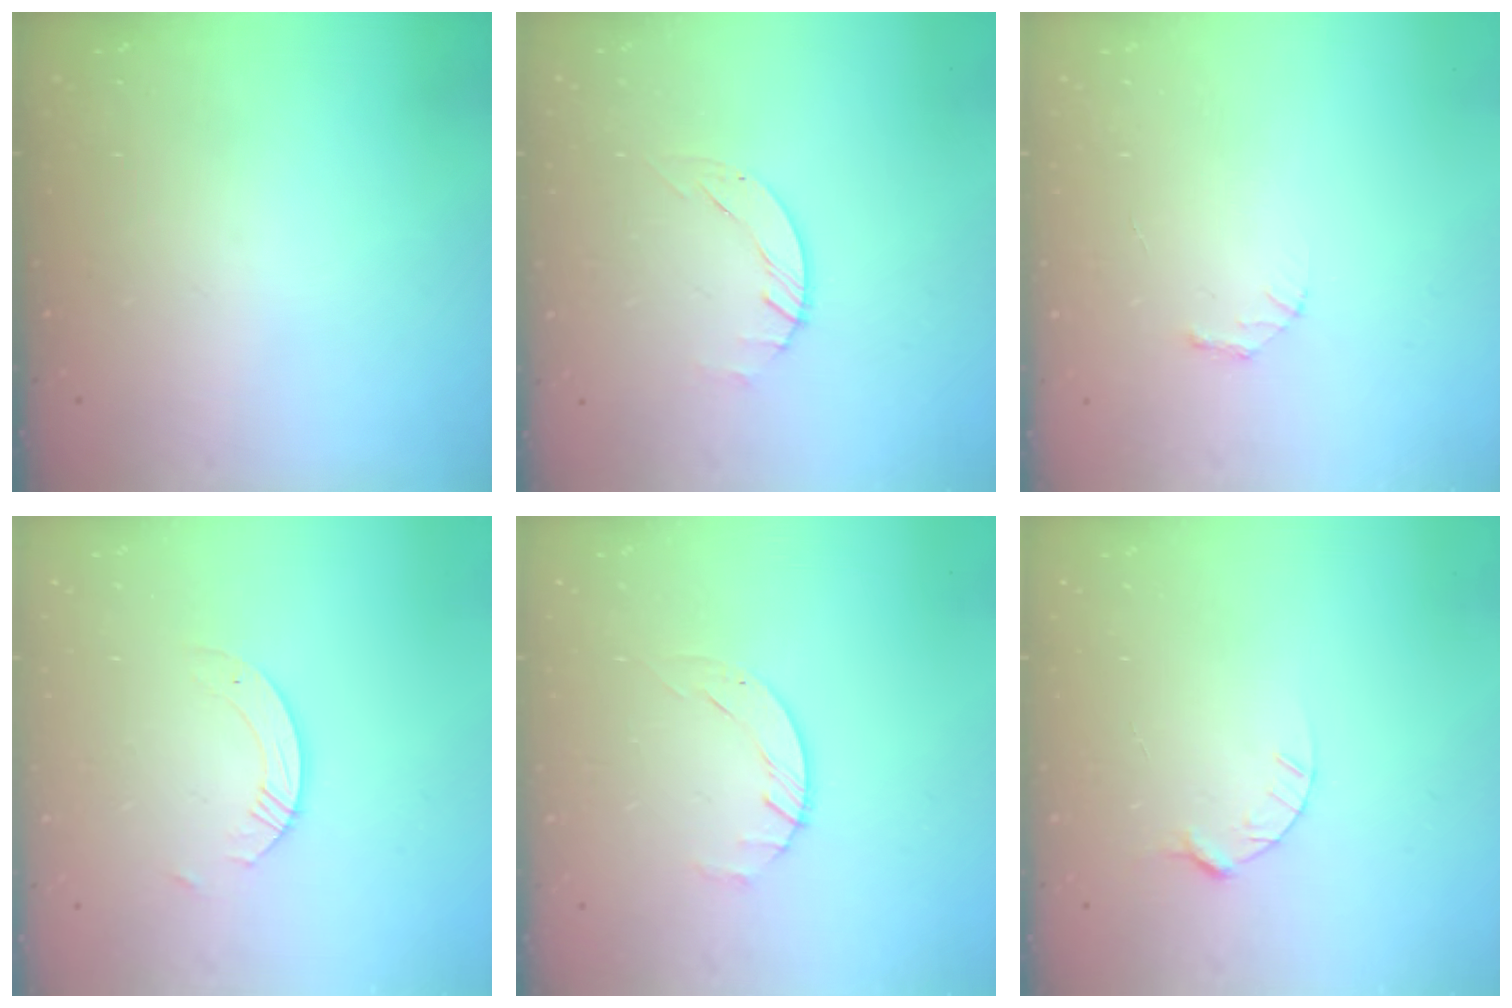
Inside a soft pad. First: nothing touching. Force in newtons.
{"total": 1.6, "press": 1.6, "slide": 0.3}
{"total": 1.9, "press": 1.9, "slide": 0.2}
{"total": 3.4, "press": 3.3, "slide": 0.3}
{"total": 1.8, "press": 1.8, "slide": 0.3}
{"total": 4.3, "press": 4.3, "slide": 0.5}